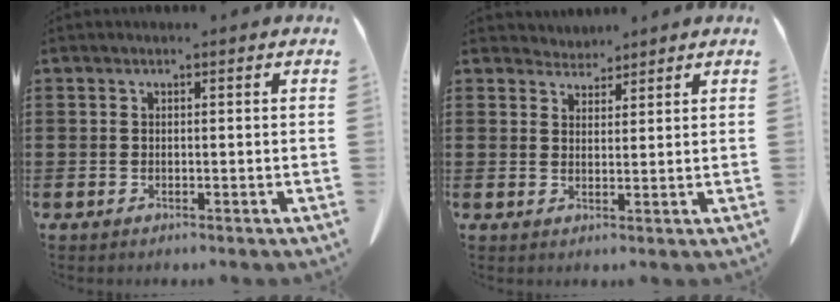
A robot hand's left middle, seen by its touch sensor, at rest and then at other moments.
{"total": 2.7, "force": [2.6, 0.6, -0.3], "torque": [-0.002, -0.007, 0.049]}